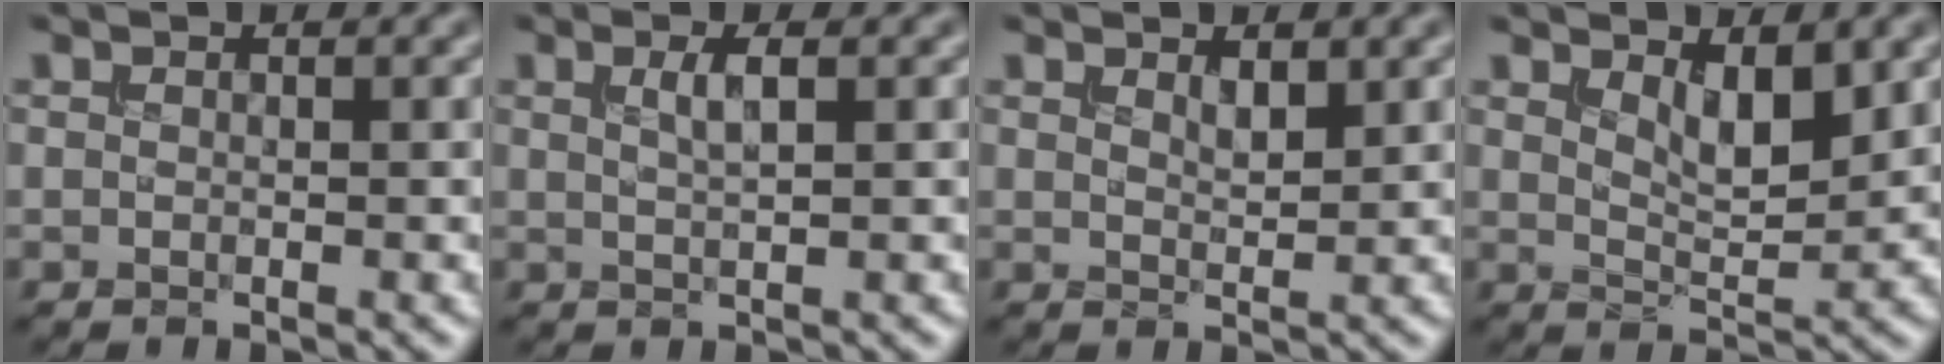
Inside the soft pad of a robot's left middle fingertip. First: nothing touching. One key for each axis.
{"total": 1.9, "fx": 0.6, "fy": 0.5, "fz": 1.7, "tx": -0.030, "ty": 0.003, "tz": 0.009}
{"total": 1.4, "fx": 1.0, "fy": 0.4, "fz": 0.9, "tx": -0.016, "ty": -0.002, "tz": 0.018}
{"total": 3.4, "fx": 1.7, "fy": 1.2, "fz": 2.7, "tx": -0.048, "ty": -0.010, "tz": 0.032}